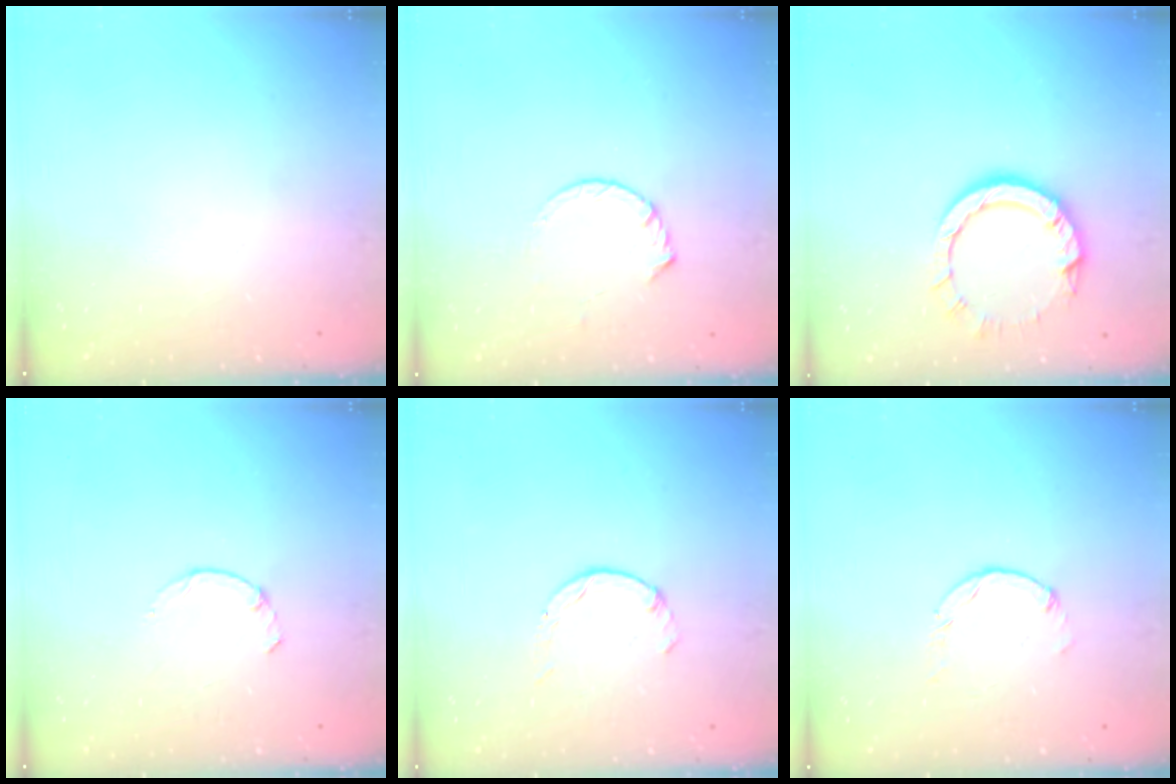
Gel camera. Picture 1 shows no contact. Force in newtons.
{"total": 3.7, "press": 3.7, "slide": 0.5}
{"total": 10.6, "press": 10.5, "slide": 1.4}
{"total": 1.3, "press": 1.2, "slide": 0.4}
{"total": 0.5, "press": 0.5, "slide": 0.1}
{"total": 1.1, "press": 1.1, "slide": 0.2}